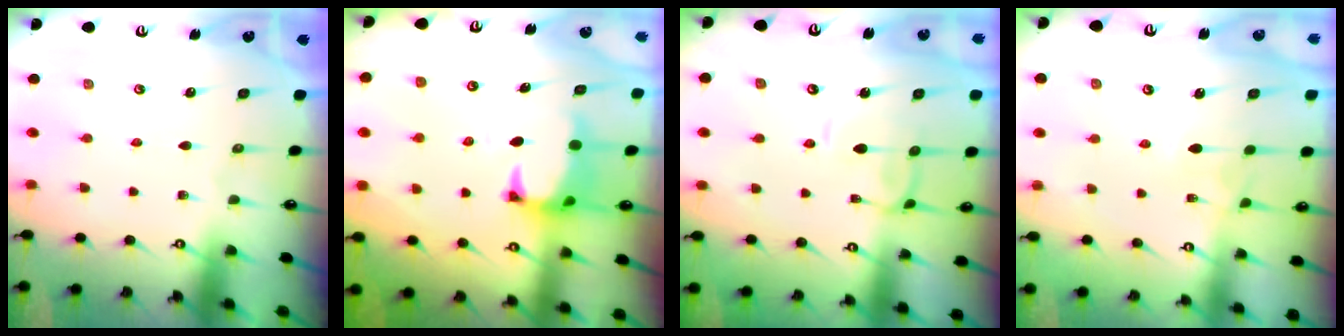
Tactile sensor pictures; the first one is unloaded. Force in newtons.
{"total": 1.0, "press": 0.1, "slide": 1.0}
{"total": 1.7, "press": 1.6, "slide": 0.4}
{"total": 2.0, "press": 2.0, "slide": 0.5}